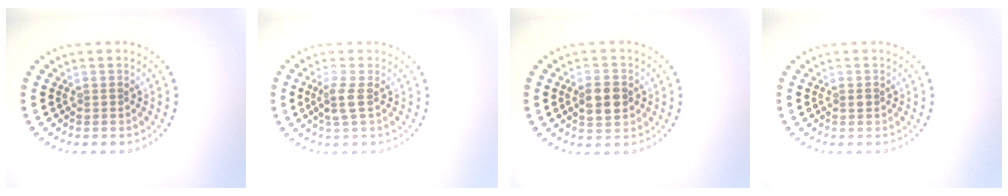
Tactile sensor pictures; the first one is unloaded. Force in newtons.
{"total": 1.8, "press": 1.5, "slide": 1.0}
{"total": 3.3, "press": 3.3, "slide": 0.1}
{"total": 0.6, "press": 0.6, "slide": 0.0}